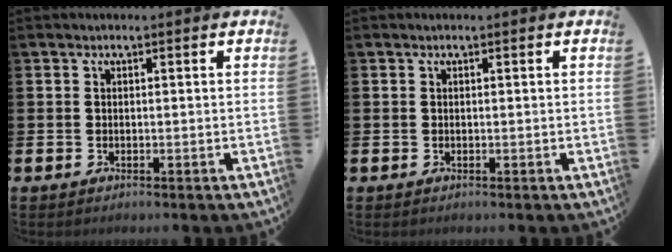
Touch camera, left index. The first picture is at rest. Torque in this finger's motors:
{"motor_torque": [0.01, -0.01, 0.04, -0.01]}